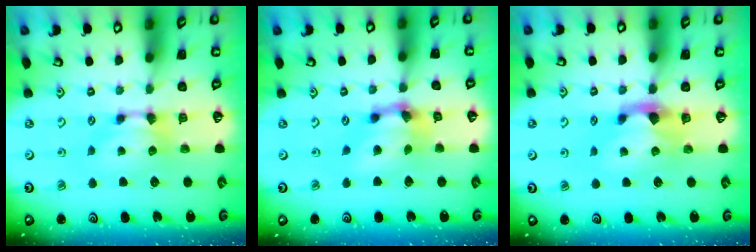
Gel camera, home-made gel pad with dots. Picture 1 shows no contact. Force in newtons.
{"total": 4.6, "press": 4.1, "slide": 2.0}
{"total": 2.0, "press": 1.6, "slide": 1.2}